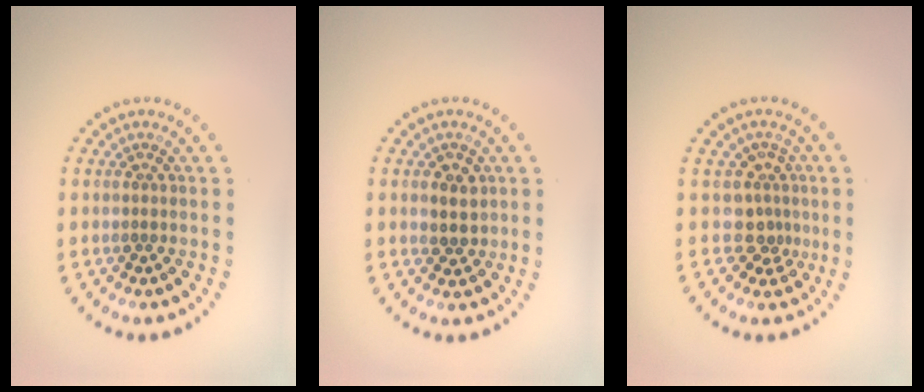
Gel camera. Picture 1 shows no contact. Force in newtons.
{"total": 2.3, "press": 2.2, "slide": 0.7}
{"total": 2.7, "press": 1.9, "slide": 1.9}